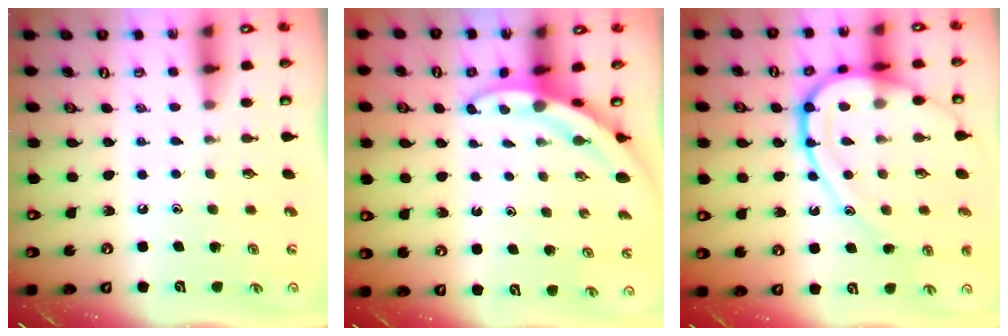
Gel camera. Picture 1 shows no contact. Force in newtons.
{"total": 2.8, "press": 2.8, "slide": 0.3}
{"total": 17.6, "press": 17.5, "slide": 1.7}